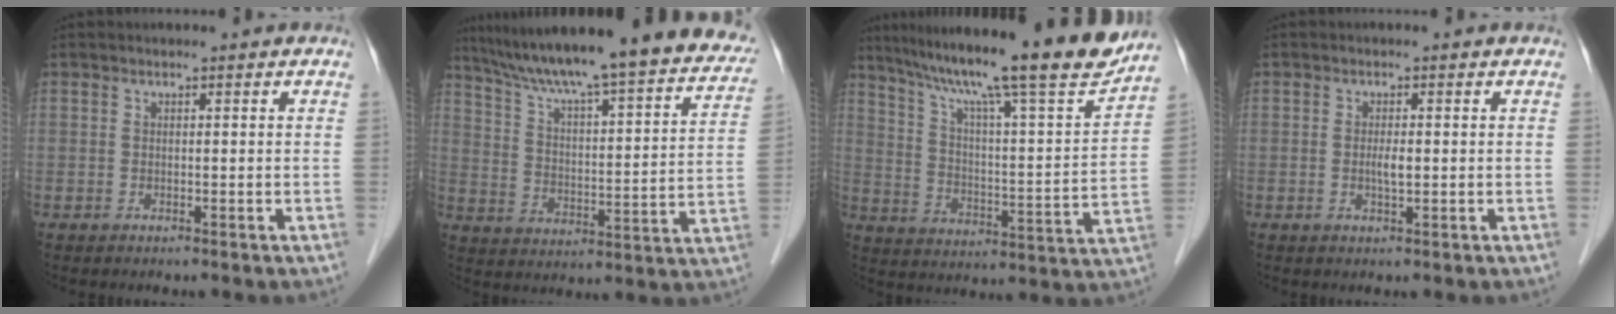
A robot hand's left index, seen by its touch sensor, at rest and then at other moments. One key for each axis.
{"total": 29.0, "fx": 24.8, "fy": 3.9, "fz": 14.6, "tx": -0.225, "ty": -0.029, "tz": 0.326}
{"total": 23.8, "fx": 19.5, "fy": 0.9, "fz": 13.5, "tx": -0.227, "ty": -0.020, "tz": 0.284}
{"total": 1.7, "fx": -0.2, "fy": 0.3, "fz": 1.7, "tx": -0.035, "ty": -0.002, "tz": -0.003}